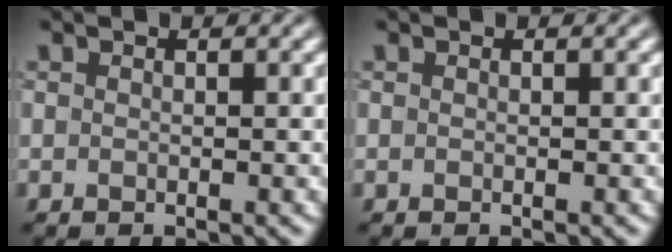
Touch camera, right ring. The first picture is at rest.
{"total": 0.0}